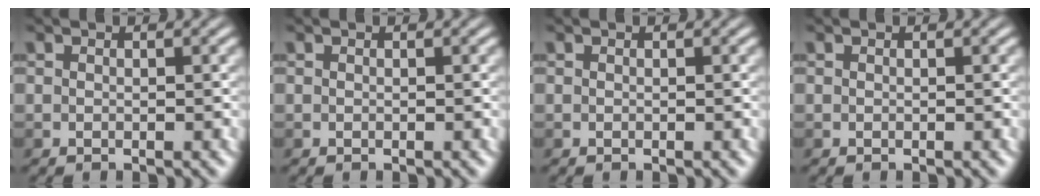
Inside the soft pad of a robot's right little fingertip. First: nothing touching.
{"total": 0.0}
{"total": 0.0}
{"total": 0.0}